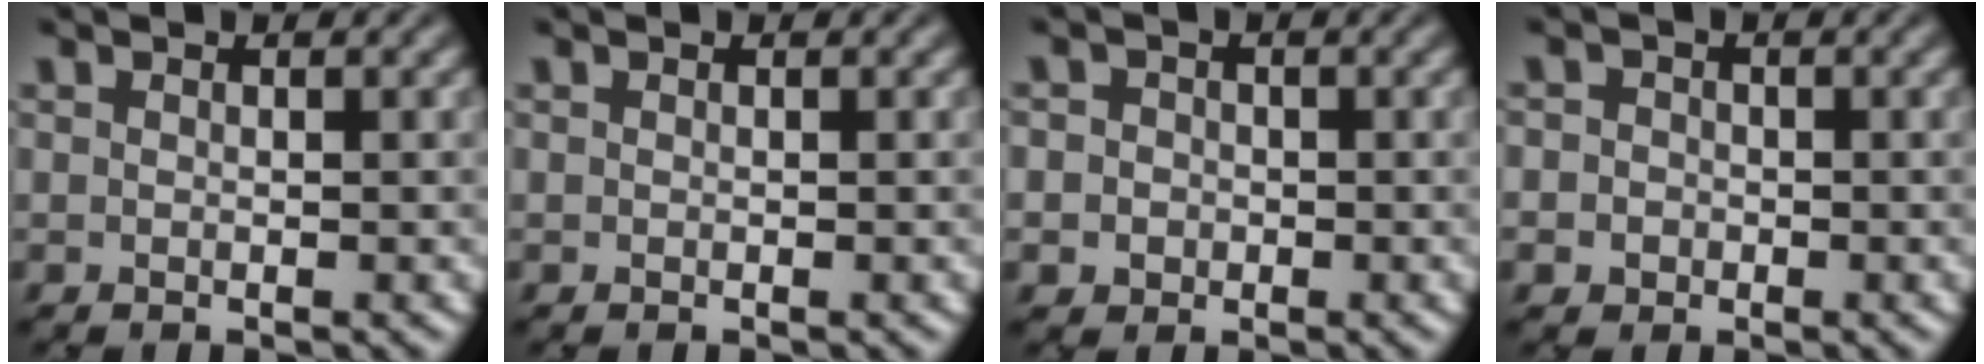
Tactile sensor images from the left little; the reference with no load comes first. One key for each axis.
{"total": 0.0}
{"total": 2.9, "fx": 0.0, "fy": 2.7, "fz": 1.0, "tx": 0.008, "ty": 0.017, "tz": -0.027}
{"total": 2.3, "fx": -0.1, "fy": 2.1, "fz": 0.9, "tx": 0.007, "ty": 0.011, "tz": -0.024}